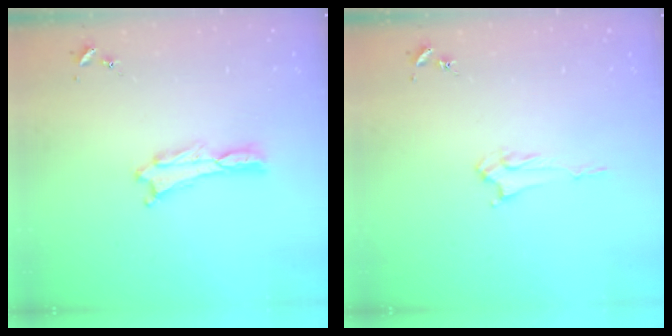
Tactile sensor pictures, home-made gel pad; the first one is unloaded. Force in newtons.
{"total": 2.4, "press": 2.4, "slide": 0.3}